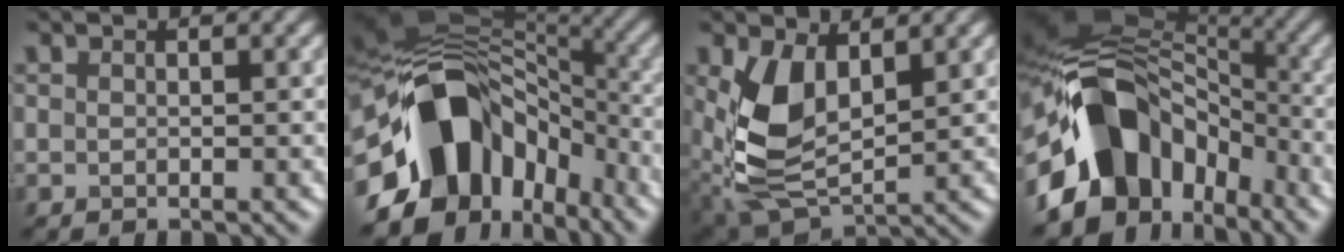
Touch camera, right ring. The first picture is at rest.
{"total": 14.2, "force": [-4.4, 9.9, 9.2], "torque": [-0.154, 0.021, -0.094]}
{"total": 7.2, "force": [1.2, 4.1, 5.8], "torque": [-0.136, -0.009, 0.027]}
{"total": 12.3, "force": [-4.5, 8.9, 7.2], "torque": [-0.115, 0.022, -0.099]}